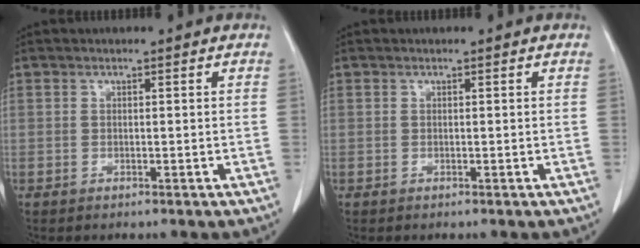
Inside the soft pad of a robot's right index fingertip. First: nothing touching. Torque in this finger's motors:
{"motor_torque": [0.00, 0.00, 0.00, 0.00]}